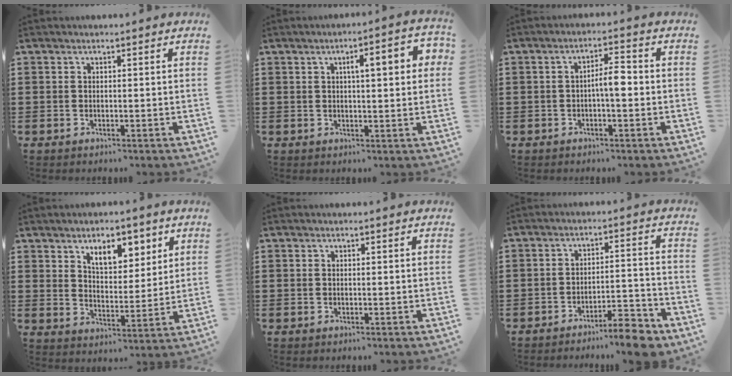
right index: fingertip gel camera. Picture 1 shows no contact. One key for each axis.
{"total": 5.2, "fx": 1.3, "fy": 1.2, "fz": 4.9, "tx": -0.070, "ty": -0.001, "tz": 0.012}
{"total": 3.9, "fx": -0.6, "fy": 1.0, "fz": 3.7, "tx": -0.067, "ty": 0.007, "tz": -0.013}
{"total": 7.0, "fx": 4.3, "fy": 3.4, "fz": 4.2, "tx": -0.067, "ty": -0.004, "tz": 0.071}
{"total": 0.0}
{"total": 7.6, "fx": -6.7, "fy": 1.2, "fz": 3.4, "tx": -0.044, "ty": 0.018, "tz": -0.122}